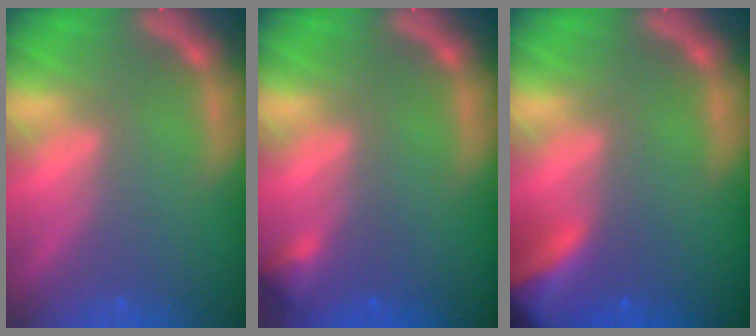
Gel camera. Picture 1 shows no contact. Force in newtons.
{"total": 1.4}
{"total": 7.4}